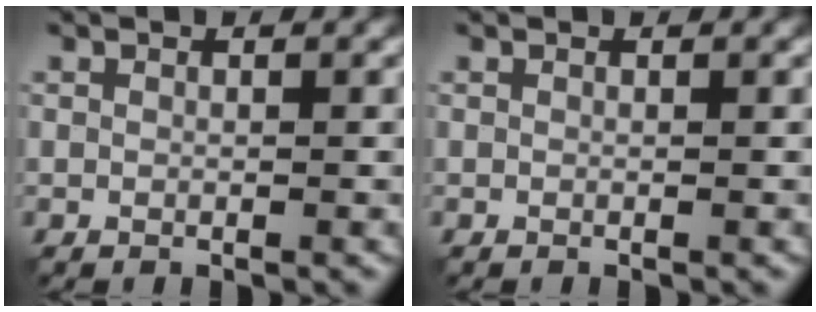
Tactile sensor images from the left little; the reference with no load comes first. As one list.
[{"total": 0.0}]